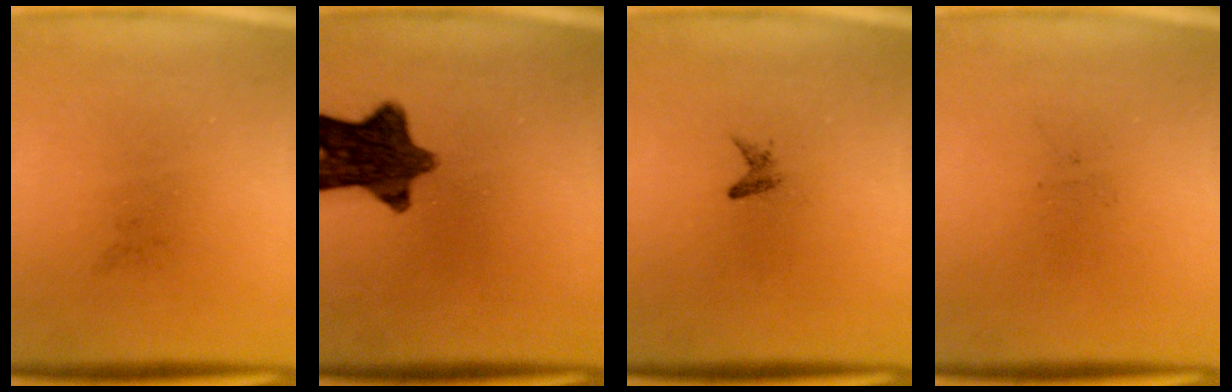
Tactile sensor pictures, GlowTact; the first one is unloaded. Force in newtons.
{"total": 10.8}
{"total": 0.9}
{"total": 0.0}